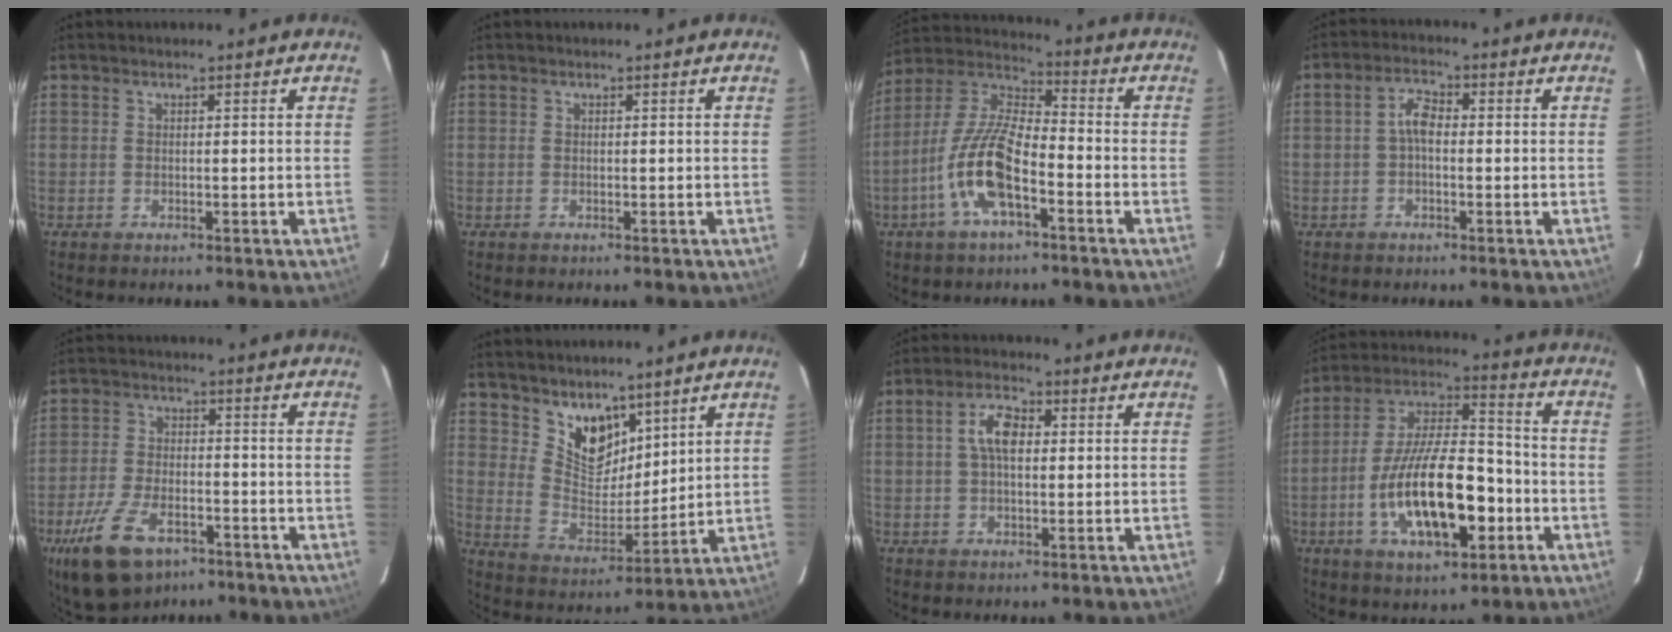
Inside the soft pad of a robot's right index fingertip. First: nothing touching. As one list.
[{"total": 0.0}, {"total": 13.5, "force": [-5.7, 4.4, 11.4], "torque": [-0.242, 0.000, -0.115]}, {"total": 3.4, "force": [-0.4, 1.7, 2.9], "torque": [-0.057, 0.014, -0.007]}, {"total": 14.0, "force": [-8.4, 7.1, 8.6], "torque": [-0.193, -0.020, -0.149]}, {"total": 9.8, "force": [7.0, 5.4, 4.1], "torque": [-0.066, -0.003, 0.142]}, {"total": 5.5, "force": [0.8, 2.7, 4.7], "torque": [-0.087, 0.015, 0.016]}, {"total": 20.2, "force": [-6.1, 8.1, 17.4], "torque": [-0.333, 0.002, -0.101]}]